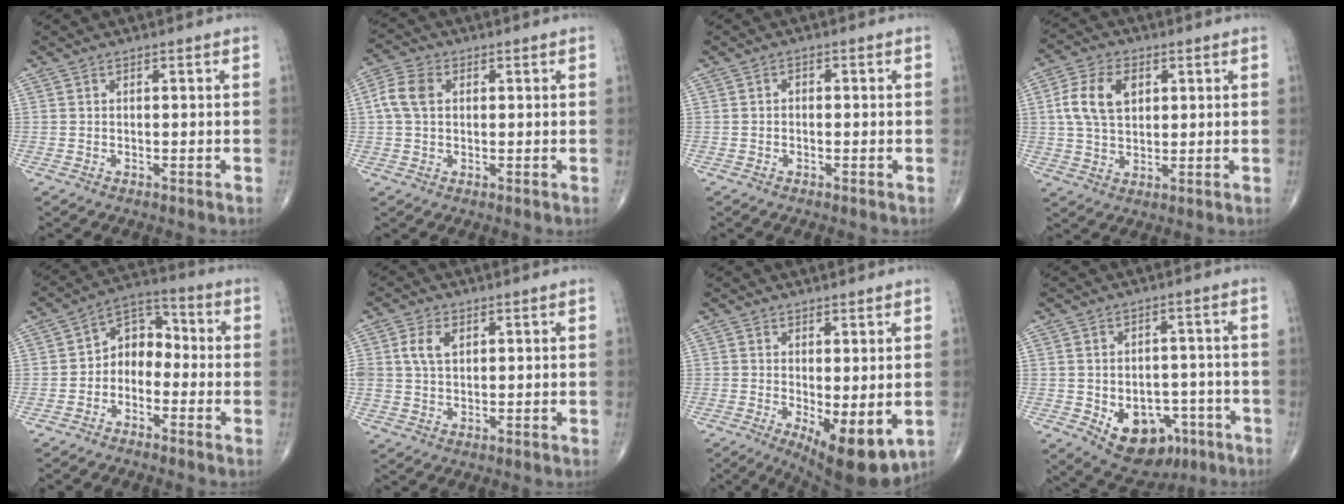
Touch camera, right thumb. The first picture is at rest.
{"total": 5.7, "force": [1.0, 4.0, 4.0], "torque": [-0.090, 0.014, 0.015]}
{"total": 1.1, "force": [-0.1, 0.8, 0.7], "torque": [-0.005, 0.005, -0.006]}
{"total": 9.4, "force": [2.3, 6.1, 6.8], "torque": [-0.126, 0.005, 0.044]}
{"total": 7.8, "force": [-1.9, 5.8, 4.8], "torque": [-0.046, 0.044, -0.053]}
{"total": 4.9, "force": [1.5, 3.2, 3.4], "torque": [-0.062, 0.001, 0.030]}
{"total": 10.0, "force": [-2.1, 3.7, 9.1], "torque": [-0.128, -0.024, -0.019]}
{"total": 12.4, "force": [-5.2, 8.4, 7.5], "torque": [-0.078, 0.025, -0.061]}